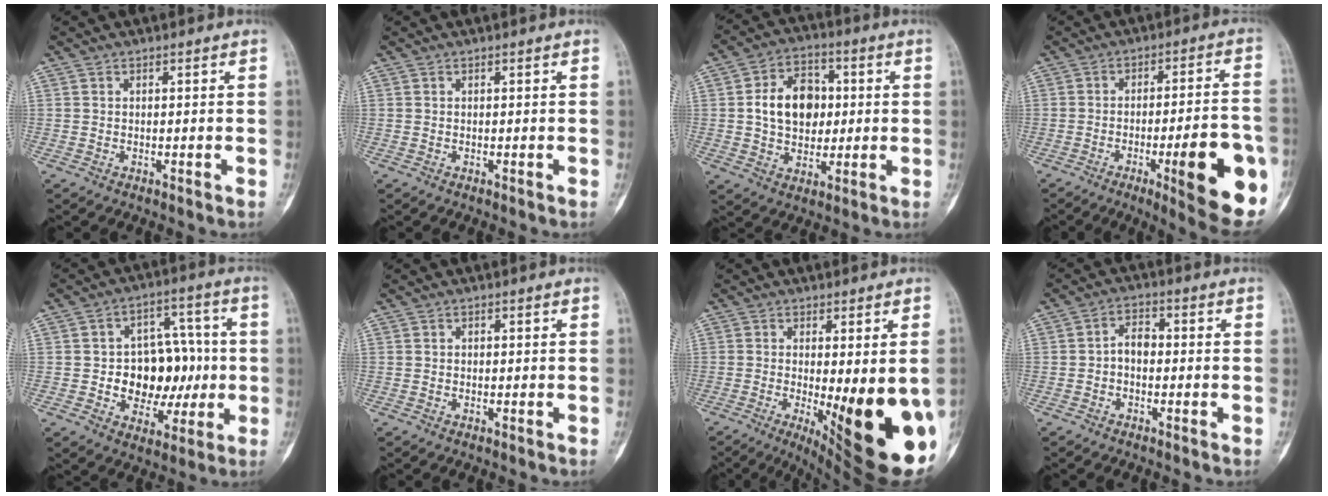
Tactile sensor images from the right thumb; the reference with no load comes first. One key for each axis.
{"total": 0.0}
{"total": 12.4, "fx": 1.2, "fy": 9.0, "fz": 8.4, "tx": -0.107, "ty": 0.010, "tz": 0.019}
{"total": 18.4, "fx": -6.2, "fy": 3.8, "fz": 16.9, "tx": -0.189, "ty": 0.012, "tz": -0.074}
{"total": 14.1, "fx": -1.2, "fy": 10.3, "fz": 9.6, "tx": -0.076, "ty": 0.032, "tz": -0.009}
{"total": 0.0}
{"total": 21.7, "fx": -5.7, "fy": 6.1, "fz": 20.0, "tx": -0.207, "ty": -0.033, "tz": -0.059}
{"total": 3.8, "fx": -0.6, "fy": 2.5, "fz": 2.8, "tx": -0.038, "ty": 0.020, "tz": -0.019}